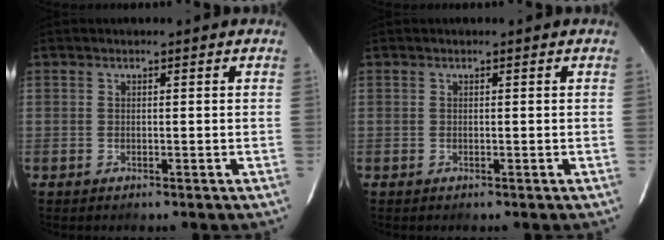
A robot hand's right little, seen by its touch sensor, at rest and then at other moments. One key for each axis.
{"total": 0.0}